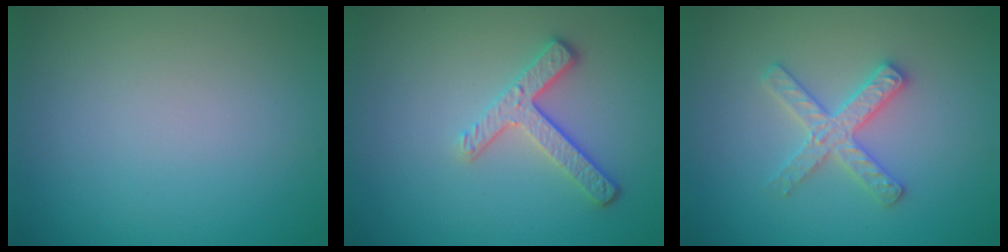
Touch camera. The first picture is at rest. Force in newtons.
{"total": 3.4, "press": 2.7, "slide": 2.1}
{"total": 3.2, "press": 3.1, "slide": 0.4}